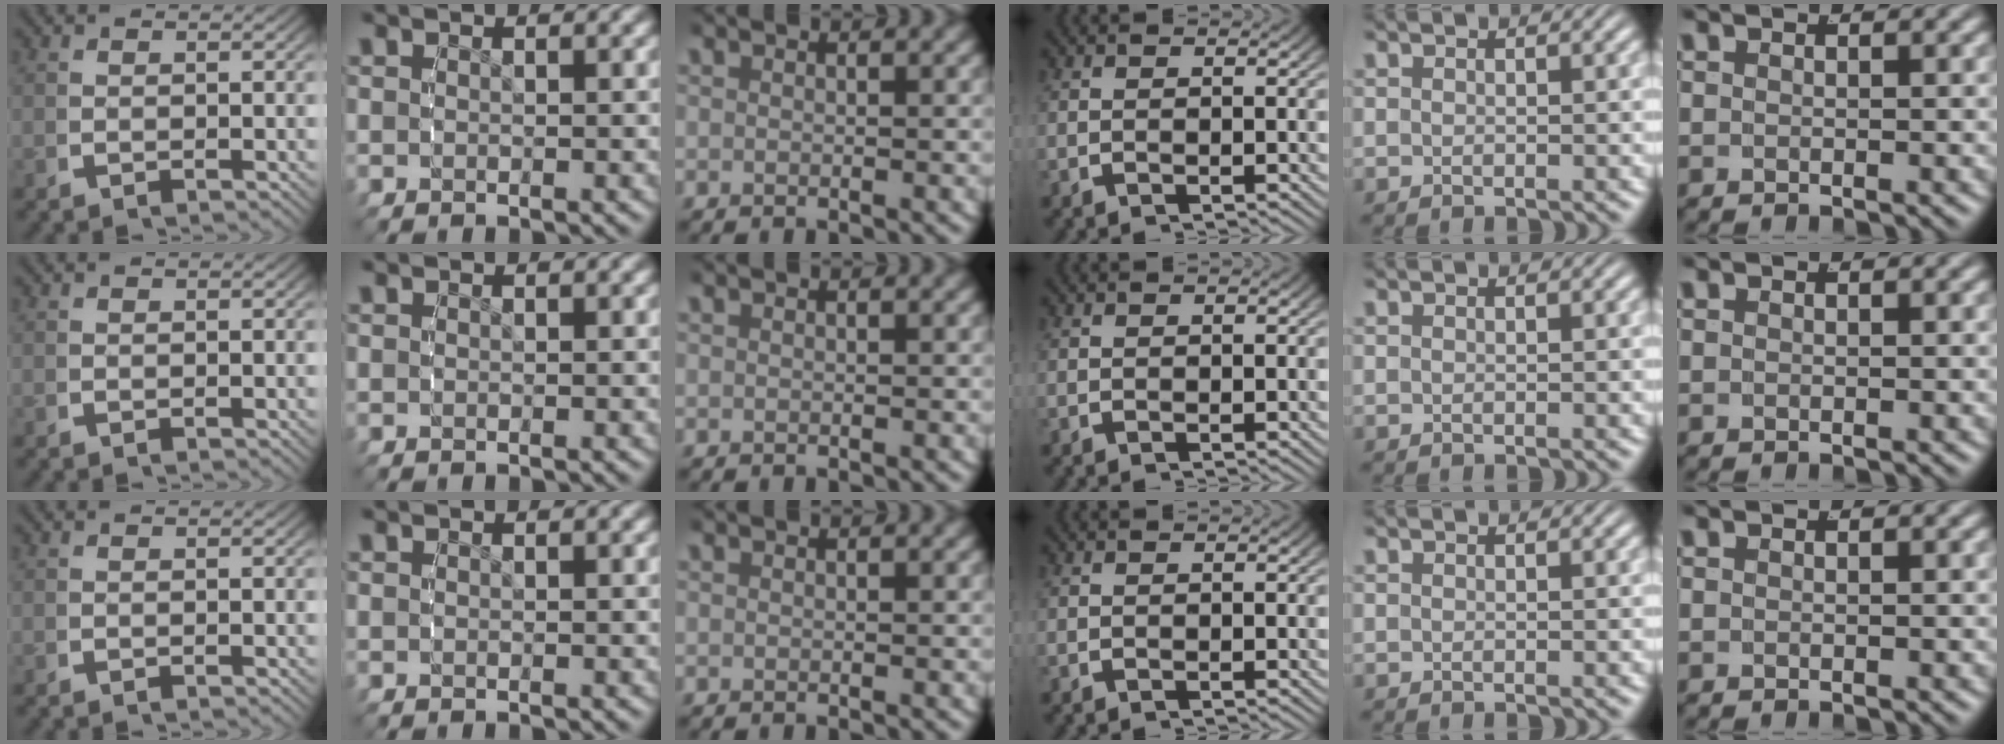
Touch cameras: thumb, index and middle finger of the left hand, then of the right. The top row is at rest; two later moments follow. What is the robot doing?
{"motion": "reach", "object": "backpack"}